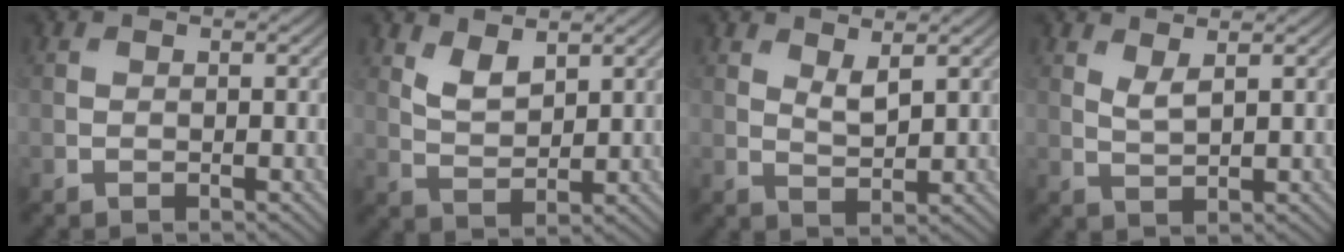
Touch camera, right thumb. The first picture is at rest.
{"total": 3.7, "force": [2.4, 1.7, 2.3], "torque": [-0.053, -0.011, 0.052]}
{"total": 2.5, "force": [1.7, 0.8, 1.7], "torque": [-0.037, -0.008, 0.035]}
{"total": 2.1, "force": [1.4, 0.4, 1.5], "torque": [-0.036, -0.005, 0.031]}